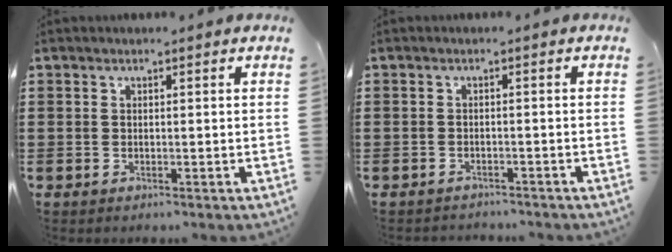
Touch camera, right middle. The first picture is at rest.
{"total": 1.1, "force": [-1.1, 0.1, 0.0], "torque": [-0.003, 0.002, -0.025]}